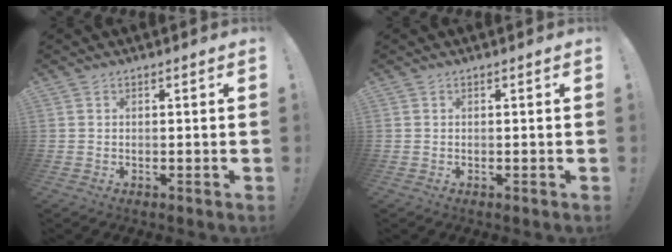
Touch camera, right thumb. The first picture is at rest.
{"total": 0.0}